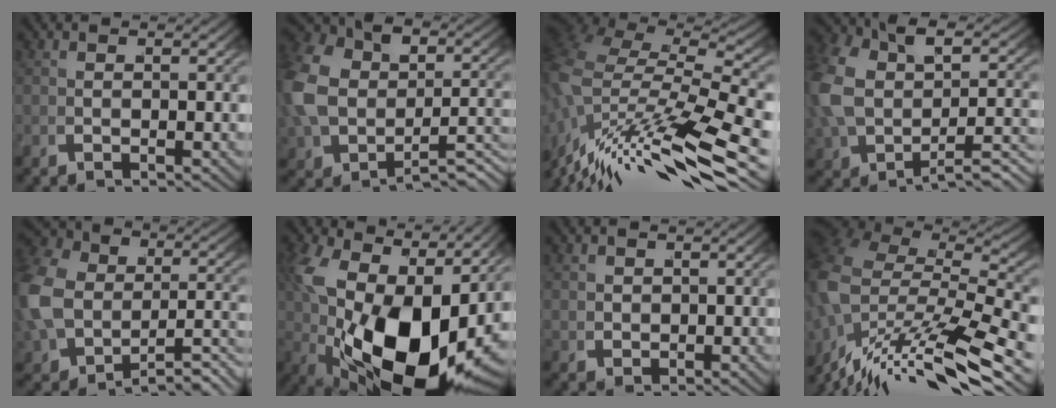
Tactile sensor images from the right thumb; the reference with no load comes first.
{"total": 9.2, "force": [-0.8, 6.8, 6.1], "torque": [-0.147, -0.020, 0.004]}
{"total": 11.6, "force": [-0.2, 6.2, 9.8], "torque": [-0.214, -0.022, 0.020]}
{"total": 7.9, "force": [-0.7, 5.0, 6.1], "torque": [-0.144, -0.012, 0.009]}
{"total": 10.3, "force": [-2.9, 7.5, 6.4], "torque": [-0.144, -0.037, -0.021]}
{"total": 18.7, "force": [-0.9, 10.8, 15.2], "torque": [-0.302, -0.079, 0.041]}
{"total": 1.7, "force": [0.9, 1.3, 0.6], "torque": [-0.017, -0.011, 0.029]}
{"total": 9.8, "force": [-1.6, 4.8, 8.4], "torque": [-0.193, -0.025, -0.010]}